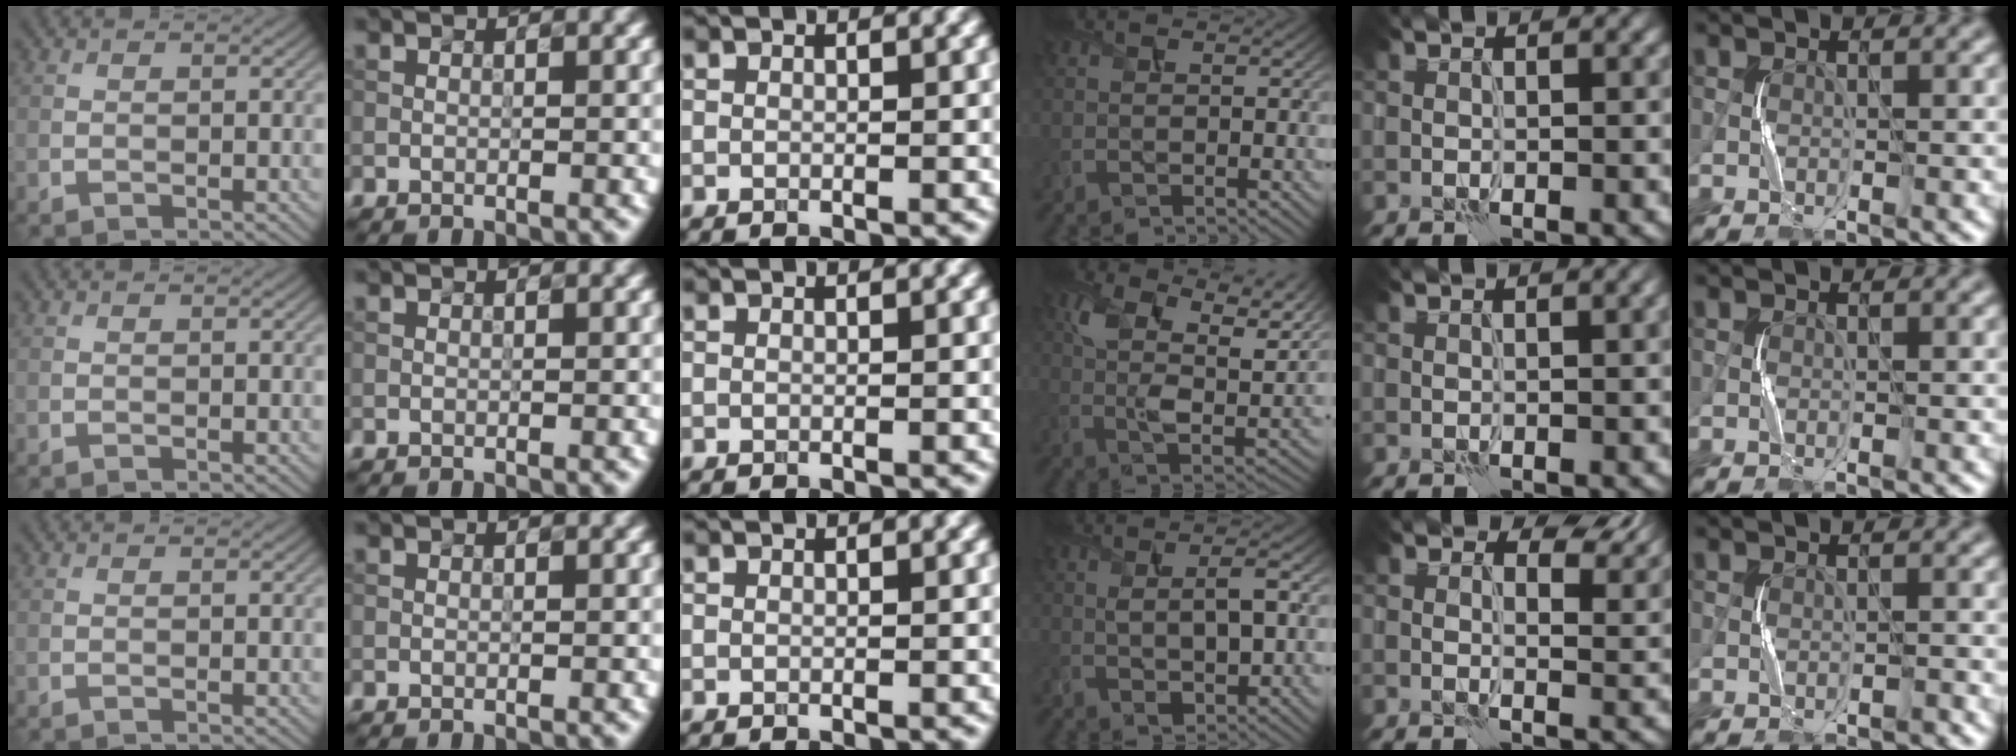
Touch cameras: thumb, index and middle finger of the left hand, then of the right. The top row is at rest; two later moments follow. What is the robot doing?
{"motion": "squeeze", "object": "stress ball aka squeeze ball"}